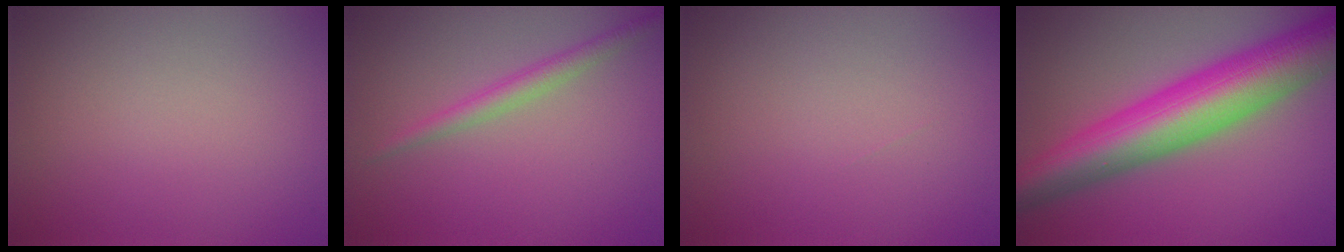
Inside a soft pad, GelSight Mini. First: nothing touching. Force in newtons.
{"total": 1.9, "press": 1.9, "slide": 0.1}
{"total": 0.0}
{"total": 10.8, "press": 10.8, "slide": 0.3}